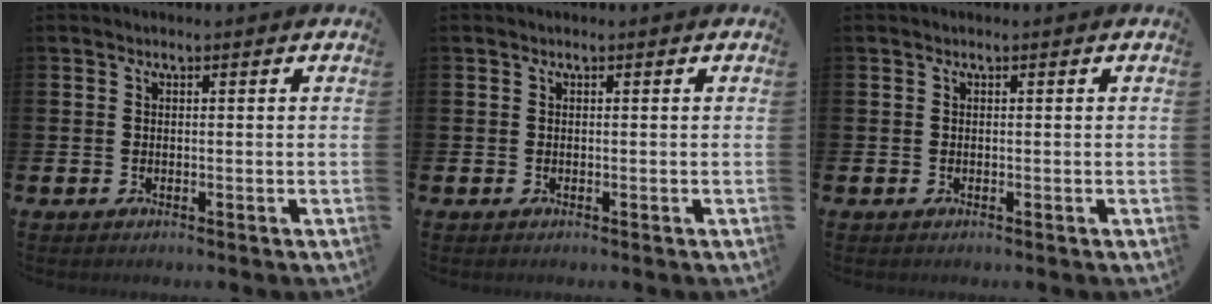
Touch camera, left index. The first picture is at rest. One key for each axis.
{"total": 0.0}
{"total": 0.0}